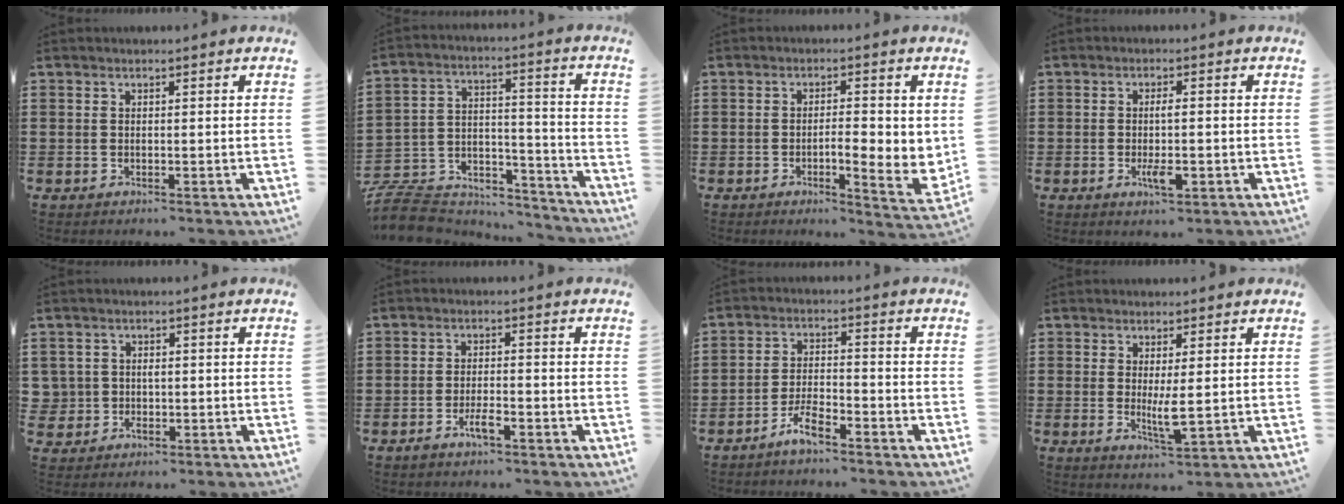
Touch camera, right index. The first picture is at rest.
{"total": 8.2, "force": [-7.6, 2.4, 1.6], "torque": [-0.041, 0.010, -0.153]}
{"total": 5.2, "force": [-0.3, 1.7, 5.0], "torque": [-0.082, -0.003, -0.008]}
{"total": 3.6, "force": [-0.7, 1.1, 3.3], "torque": [-0.072, -0.004, -0.018]}
{"total": 2.3, "force": [-0.4, 2.3, 0.4], "torque": [-0.018, 0.007, -0.012]}
{"total": 3.2, "force": [-1.9, 0.9, 2.4], "torque": [-0.047, 0.002, -0.037]}
{"total": 4.4, "force": [-3.6, 0.9, 2.4], "torque": [-0.056, 0.007, -0.072]}
{"total": 3.9, "force": [0.1, 0.6, 3.8], "torque": [-0.063, -0.009, 0.001]}